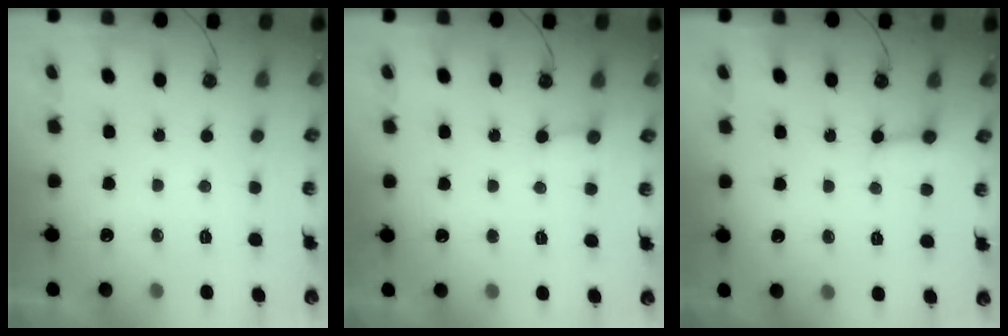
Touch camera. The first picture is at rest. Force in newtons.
{"total": 2.8, "press": 2.8, "slide": 0.3}
{"total": 3.9, "press": 3.9, "slide": 0.3}